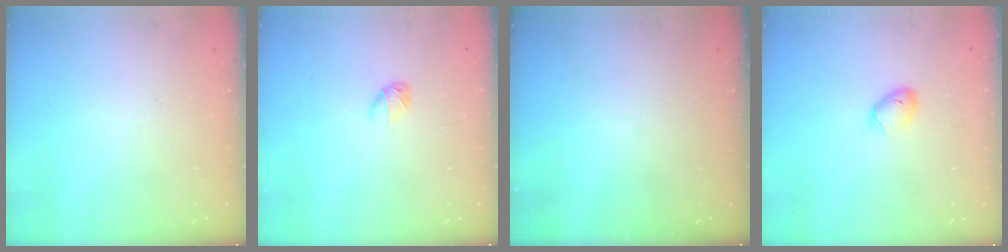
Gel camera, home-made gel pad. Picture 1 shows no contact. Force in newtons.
{"total": 3.4, "press": 3.3, "slide": 0.7}
{"total": 0.0}
{"total": 5.5, "press": 5.4, "slide": 1.0}